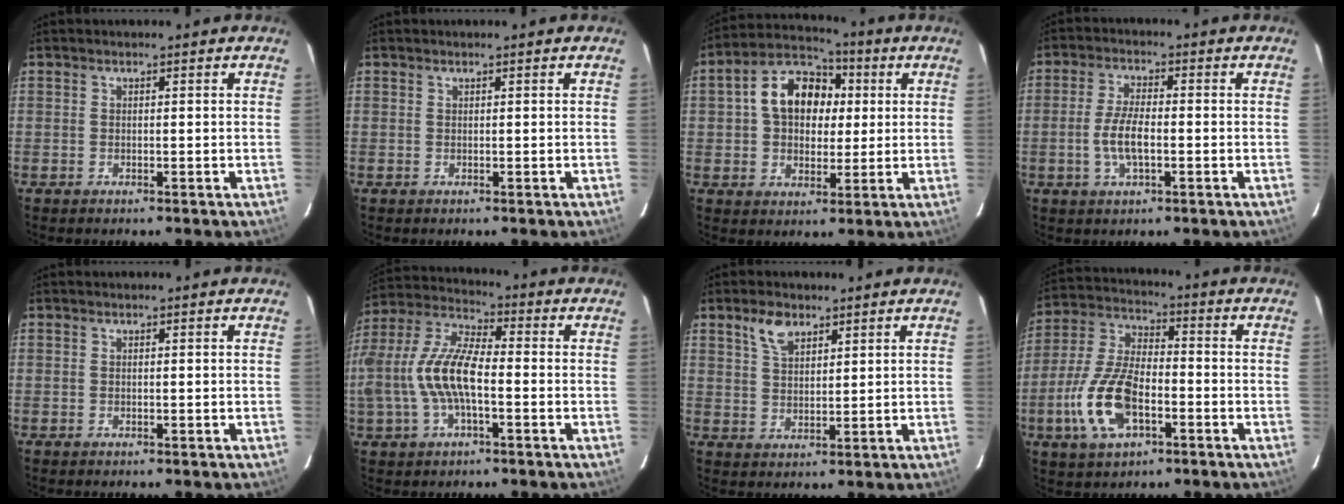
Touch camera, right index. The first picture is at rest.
{"total": 0.0}
{"total": 11.9, "force": [2.1, 8.6, 7.9], "torque": [-0.153, 0.040, 0.033]}
{"total": 6.2, "force": [-1.4, 2.2, 5.6], "torque": [-0.117, -0.001, -0.027]}
{"total": 0.0}
{"total": 14.1, "force": [-2.3, 5.5, 12.7], "torque": [-0.268, 0.008, -0.046]}
{"total": 5.1, "force": [3.3, 2.6, 2.8], "torque": [-0.047, 0.008, 0.064]}
{"total": 14.0, "force": [-5.0, 6.6, 11.2], "torque": [-0.250, 0.000, -0.093]}